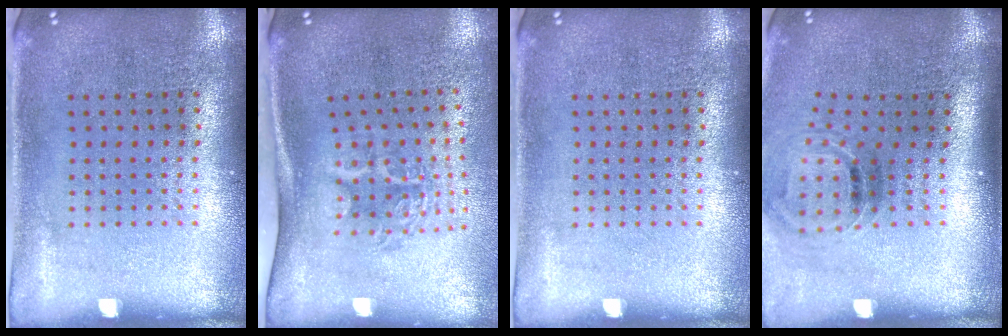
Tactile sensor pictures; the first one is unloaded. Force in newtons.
{"total": 1.9, "press": 1.3, "slide": 1.4}
{"total": 0.0}
{"total": 1.2, "press": 0.9, "slide": 0.8}